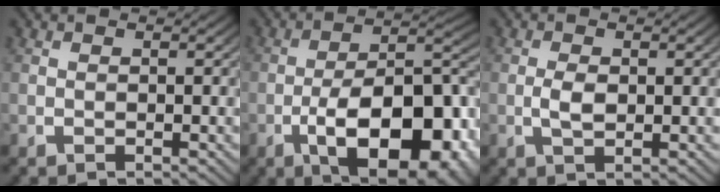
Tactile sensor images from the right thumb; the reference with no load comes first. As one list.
[{"total": 16.2, "force": [-3.9, 9.2, 12.7], "torque": [-0.220, -0.067, -0.028]}, {"total": 2.2, "force": [0.0, 1.3, 1.8], "torque": [-0.046, -0.010, 0.004]}]